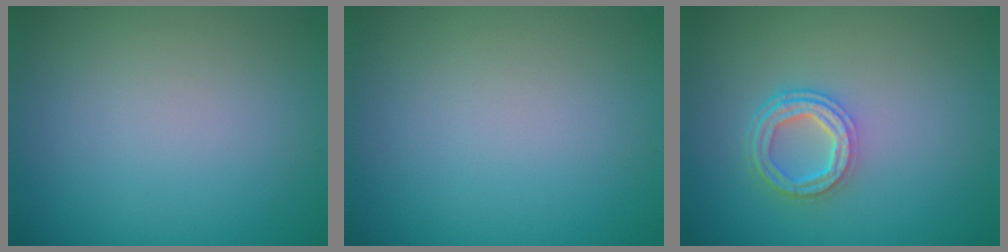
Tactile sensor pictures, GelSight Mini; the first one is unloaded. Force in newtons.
{"total": 0.0}
{"total": 3.7, "press": 2.7, "slide": 2.5}